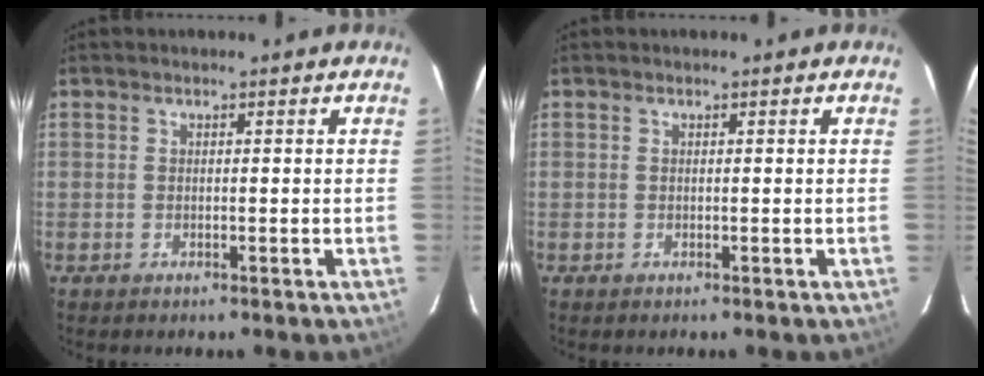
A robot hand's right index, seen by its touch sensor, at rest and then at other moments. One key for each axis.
{"total": 0.0}